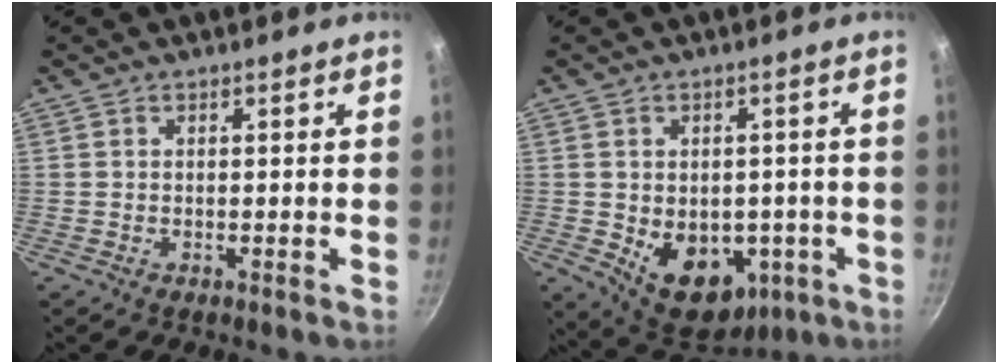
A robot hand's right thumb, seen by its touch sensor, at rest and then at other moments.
{"total": 13.7, "force": [-3.3, 9.7, 9.1], "torque": [-0.091, -0.007, -0.021]}